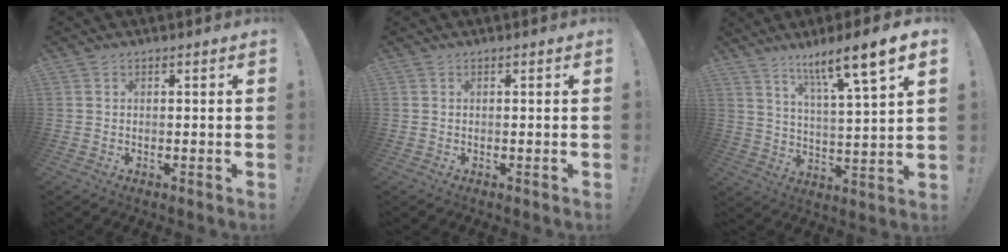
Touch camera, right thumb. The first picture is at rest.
{"total": 0.0}
{"total": 12.1, "force": [7.8, 0.3, 9.2], "torque": [-0.153, -0.050, 0.115]}